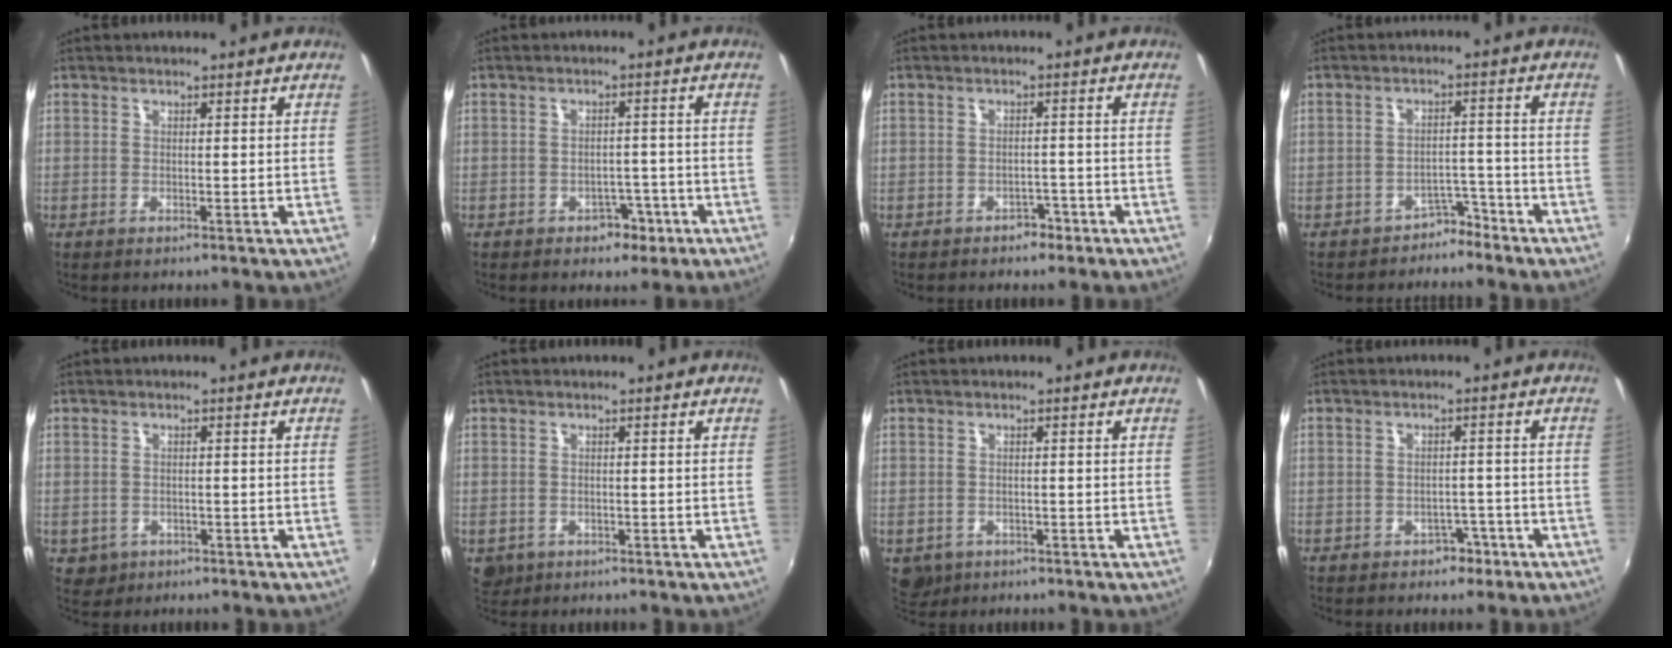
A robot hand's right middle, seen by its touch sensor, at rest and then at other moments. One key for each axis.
{"total": 4.1, "fx": -2.4, "fy": 2.9, "fz": 1.5, "tx": -0.032, "ty": 0.006, "tz": -0.023}
{"total": 2.8, "fx": -2.0, "fy": 1.7, "fz": 0.8, "tx": -0.019, "ty": 0.004, "tz": -0.025}
{"total": 4.2, "fx": -3.6, "fy": 2.2, "fz": 0.4, "tx": -0.007, "ty": 0.020, "tz": -0.052}
{"total": 3.3, "fx": -1.0, "fy": 2.9, "fz": 1.1, "tx": -0.029, "ty": -0.003, "tz": -0.006}
{"total": 3.1, "fx": -1.0, "fy": 2.7, "fz": 1.3, "tx": -0.029, "ty": -0.006, "tz": -0.010}
{"total": 3.6, "fx": -1.4, "fy": 2.9, "fz": 1.5, "tx": -0.033, "ty": -0.009, "tz": -0.016}
{"total": 3.4, "fx": -2.2, "fy": 2.4, "fz": 0.9, "tx": -0.021, "ty": 0.007, "tz": -0.023}